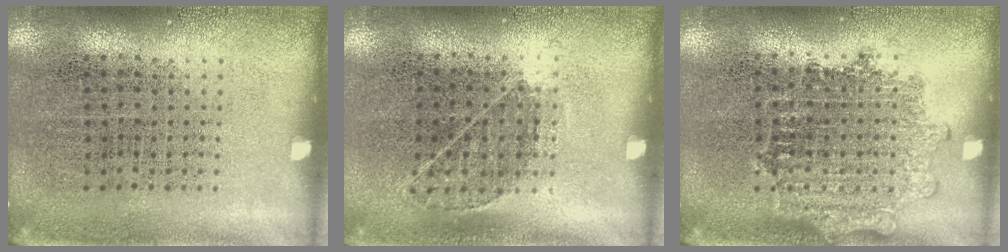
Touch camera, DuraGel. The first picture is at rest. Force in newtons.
{"total": 0.8, "press": 0.7, "slide": 0.5}
{"total": 1.2, "press": 1.1, "slide": 0.5}